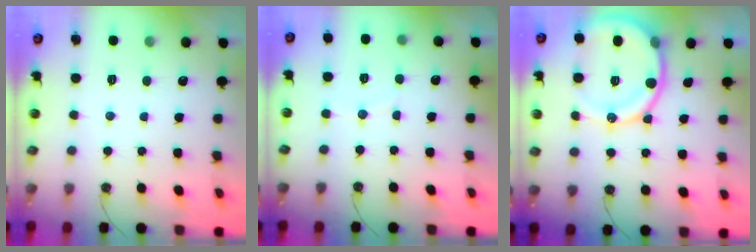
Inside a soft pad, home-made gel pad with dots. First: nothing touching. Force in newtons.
{"total": 3.0, "press": 2.9, "slide": 0.7}
{"total": 14.8, "press": 14.6, "slide": 2.0}